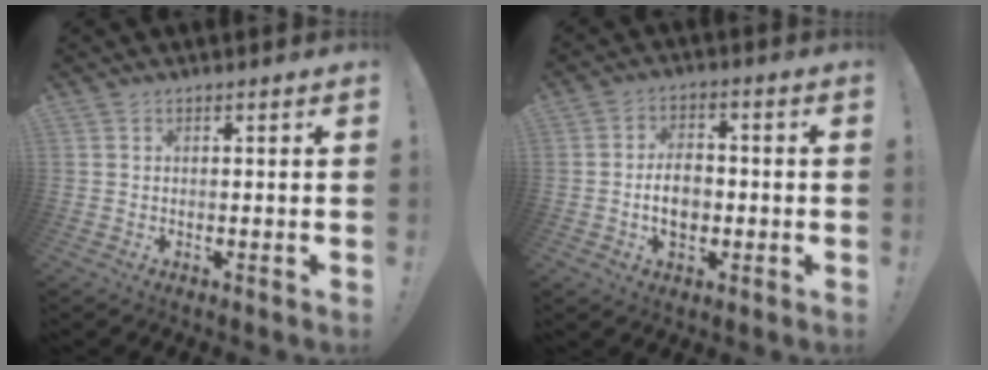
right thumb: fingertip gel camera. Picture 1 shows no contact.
{"total": 8.0, "force": [-1.5, 5.6, 5.6], "torque": [-0.097, 0.006, -0.029]}